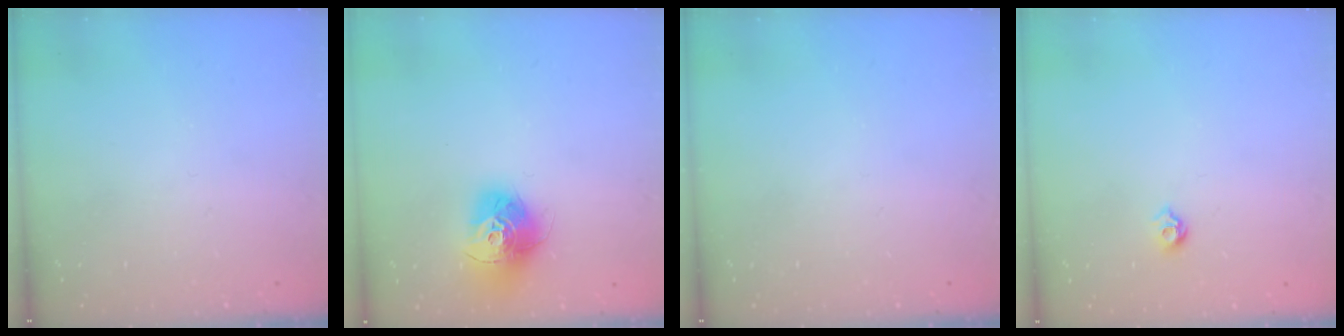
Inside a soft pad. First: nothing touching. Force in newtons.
{"total": 14.1, "press": 14.1, "slide": 1.3}
{"total": 0.0}
{"total": 5.0, "press": 4.9, "slide": 0.8}